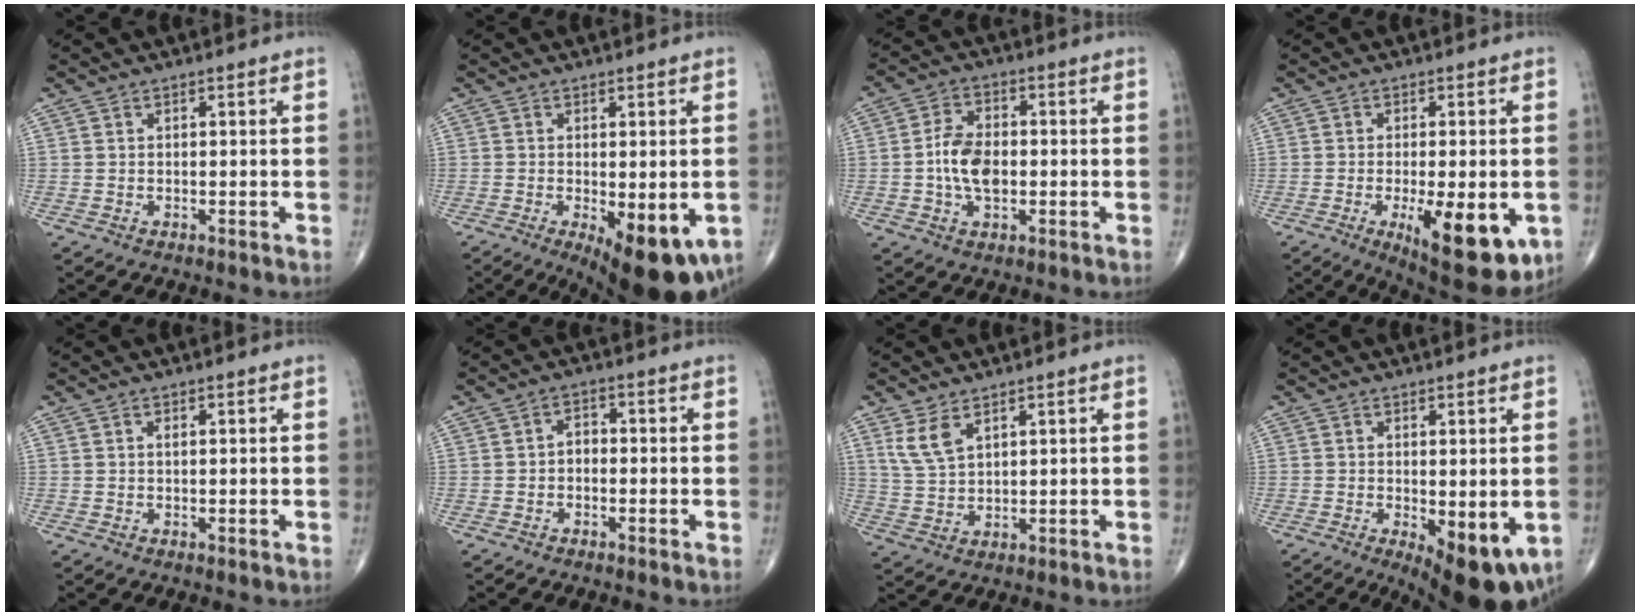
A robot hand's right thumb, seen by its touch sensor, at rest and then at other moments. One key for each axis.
{"total": 13.3, "fx": -4.9, "fy": 5.0, "fz": 11.3, "tx": -0.135, "ty": -0.014, "tz": -0.056}
{"total": 8.1, "fx": -0.9, "fy": 4.9, "fz": 6.4, "tx": -0.110, "ty": 0.010, "tz": -0.023}
{"total": 15.3, "fx": -4.8, "fy": 5.5, "fz": 13.5, "tx": -0.159, "ty": -0.014, "tz": -0.052}
{"total": 0.7, "fx": 0.3, "fy": 0.2, "fz": 0.6, "tx": -0.012, "ty": -0.001, "tz": 0.005}
{"total": 2.4, "fx": -0.6, "fy": 1.8, "fz": 1.6, "tx": -0.012, "ty": 0.016, "tz": -0.020}
{"total": 5.3, "fx": 3.1, "fy": 2.5, "fz": 3.5, "tx": -0.069, "ty": -0.013, "tz": 0.072}
{"total": 10.8, "fx": -3.1, "fy": 4.0, "fz": 9.5, "tx": -0.119, "ty": -0.022, "tz": -0.032}